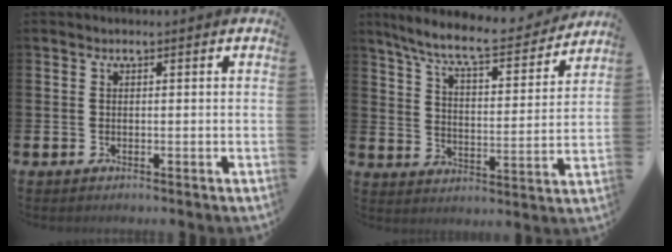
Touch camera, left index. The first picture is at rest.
{"total": 9.0, "force": [8.1, 1.2, 3.8], "torque": [-0.101, -0.051, 0.137]}